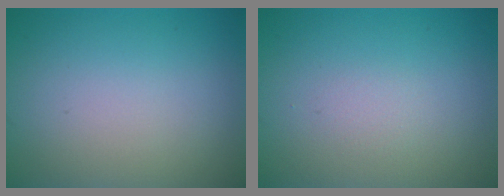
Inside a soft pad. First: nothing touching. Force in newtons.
{"total": 0.7, "press": 0.7, "slide": 0.1}